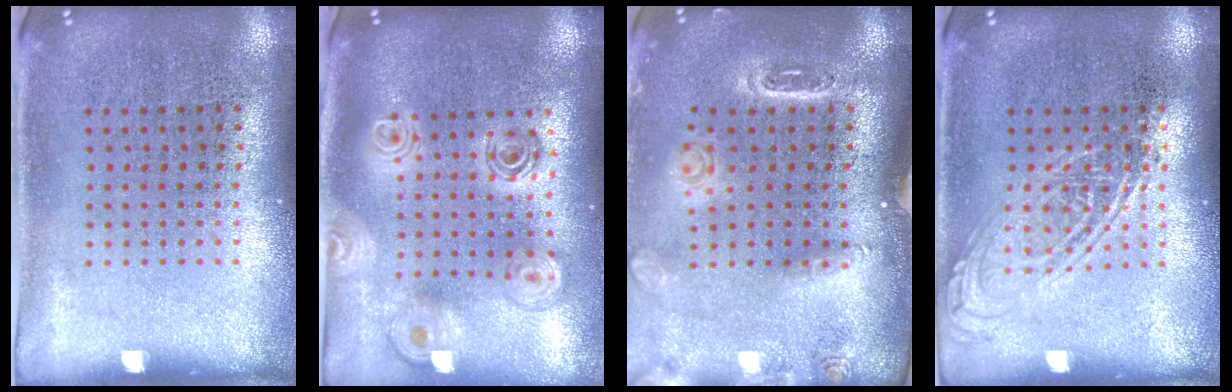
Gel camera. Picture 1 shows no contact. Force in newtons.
{"total": 2.2, "press": 1.8, "slide": 1.2}
{"total": 1.5, "press": 1.5, "slide": 0.3}
{"total": 2.2, "press": 2.2, "slide": 0.2}